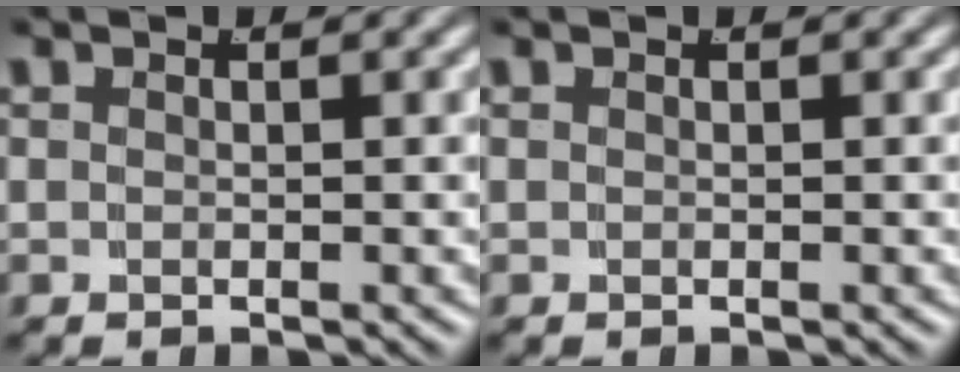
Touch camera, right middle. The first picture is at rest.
{"total": 0.0}